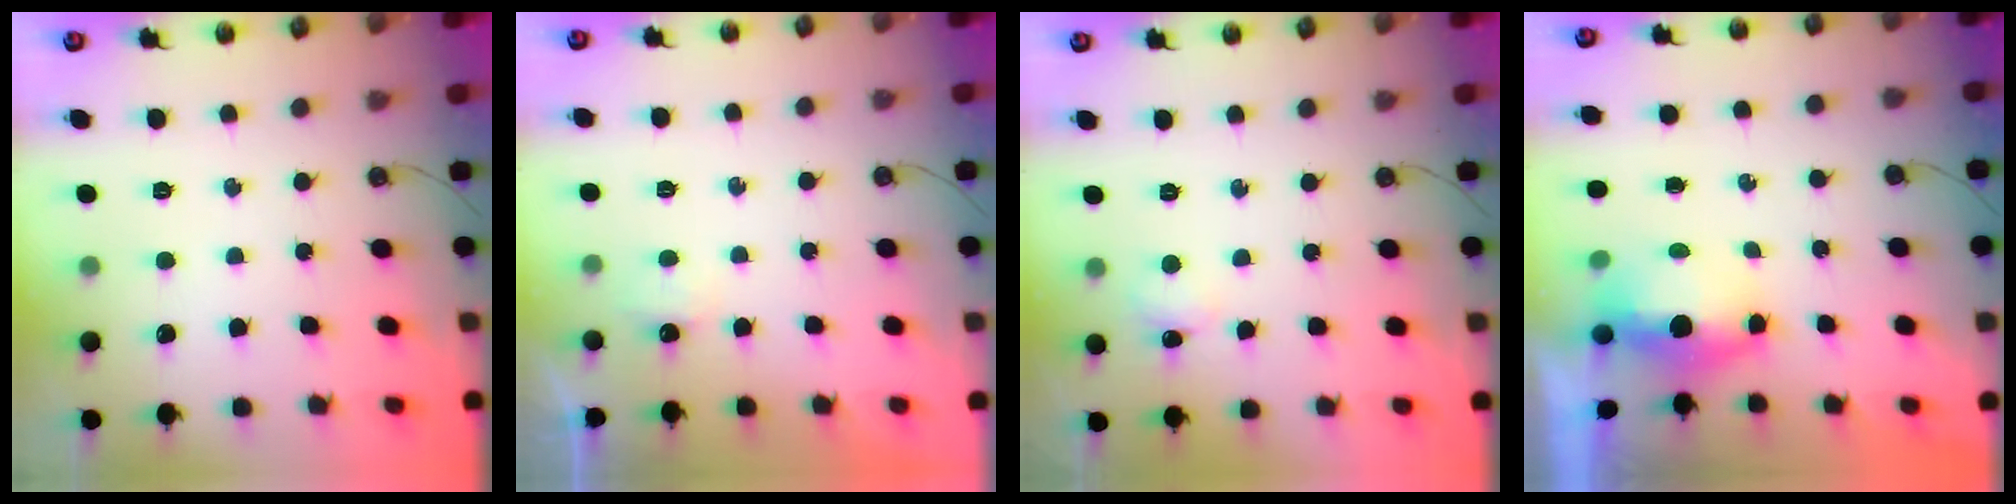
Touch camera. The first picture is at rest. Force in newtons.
{"total": 2.6, "press": 2.6, "slide": 0.4}
{"total": 6.0, "press": 5.9, "slide": 1.0}
{"total": 5.7, "press": 5.7, "slide": 0.8}